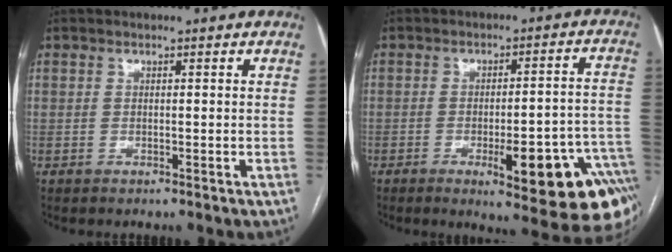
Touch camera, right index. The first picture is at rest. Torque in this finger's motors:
{"motor_torque": [1.24, -0.90, 0.38, 0.08]}